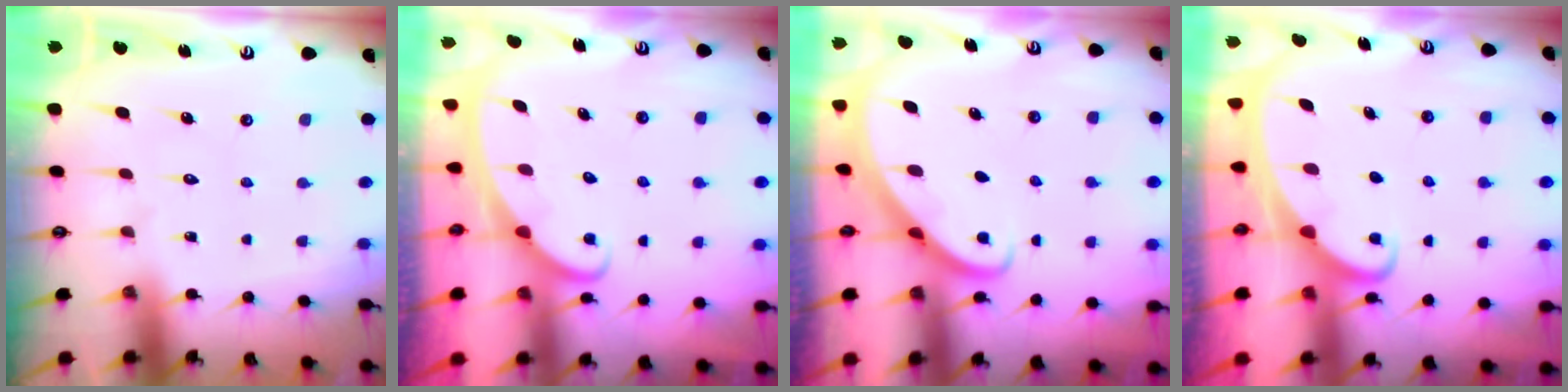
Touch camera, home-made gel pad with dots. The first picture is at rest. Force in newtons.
{"total": 2.4, "press": 2.4, "slide": 0.4}
{"total": 2.8, "press": 2.8, "slide": 0.2}
{"total": 2.0, "press": 2.0, "slide": 0.2}